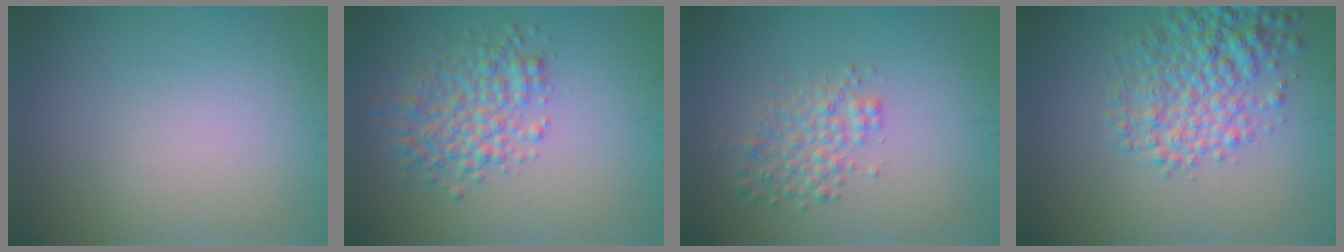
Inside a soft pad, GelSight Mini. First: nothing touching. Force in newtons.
{"total": 4.1, "press": 4.1, "slide": 0.1}
{"total": 2.6, "press": 2.6, "slide": 0.1}
{"total": 5.5, "press": 5.5, "slide": 0.2}